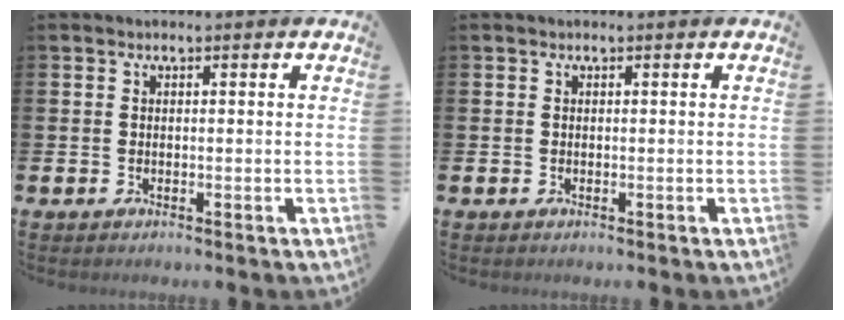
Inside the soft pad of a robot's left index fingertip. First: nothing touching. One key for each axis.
{"total": 0.0}